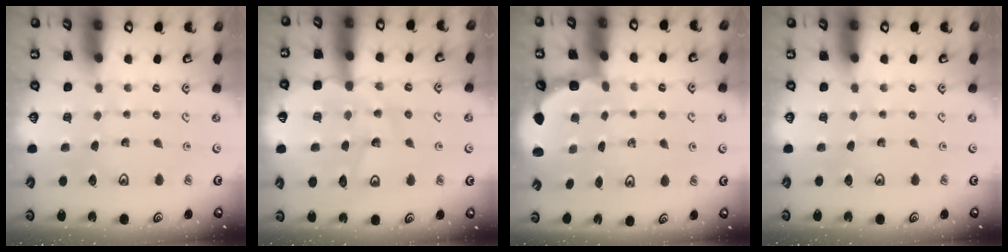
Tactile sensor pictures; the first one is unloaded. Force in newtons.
{"total": 14.2, "press": 13.8, "slide": 3.4}
{"total": 2.9, "press": 2.4, "slide": 1.8}
{"total": 0.0}